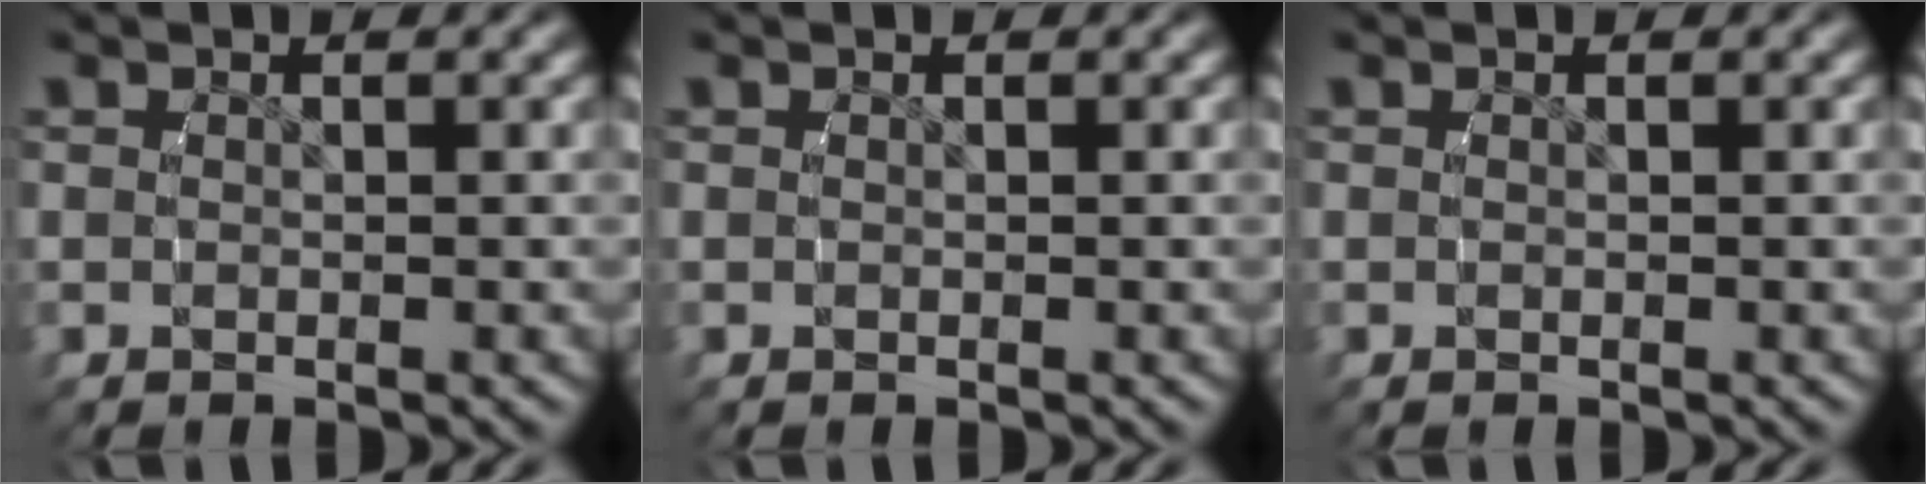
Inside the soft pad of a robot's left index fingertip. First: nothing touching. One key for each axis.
{"total": 0.0}
{"total": 0.0}